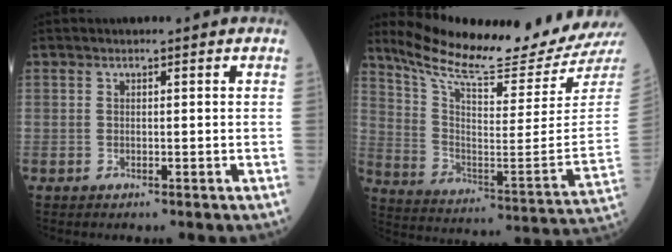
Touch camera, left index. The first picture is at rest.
{"total": 22.0, "force": [20.3, -1.1, 8.4], "torque": [-0.161, -0.102, 0.303]}